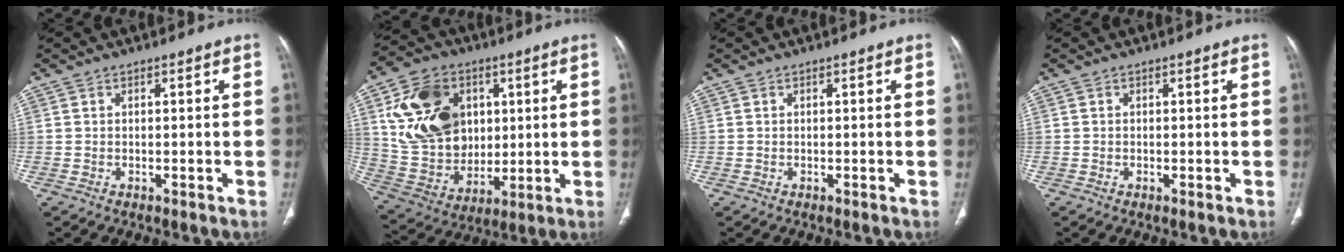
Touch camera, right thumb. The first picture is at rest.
{"total": 19.9, "force": [5.5, 15.4, 11.4], "torque": [-0.180, -0.005, 0.115]}
{"total": 0.0}
{"total": 0.0}